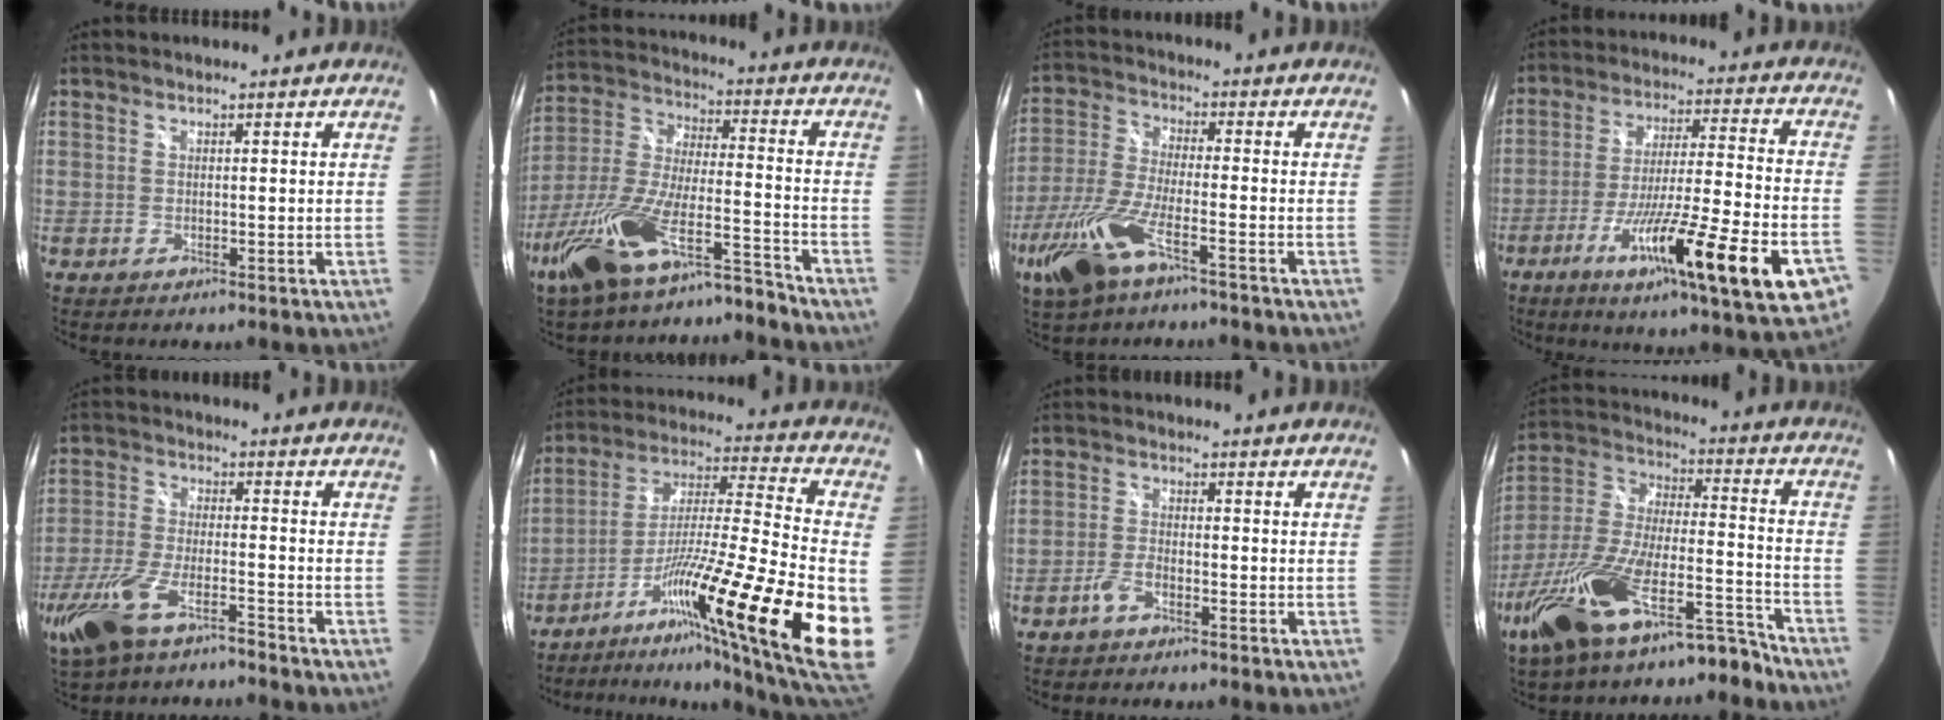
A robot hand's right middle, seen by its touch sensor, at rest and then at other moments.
{"total": 16.6, "force": [-13.1, 2.8, 9.8], "torque": [-0.209, -0.017, -0.249]}
{"total": 12.3, "force": [-7.2, 3.5, 9.4], "torque": [-0.216, -0.022, -0.141]}
{"total": 23.4, "force": [-11.6, 2.1, 20.2], "torque": [-0.333, -0.074, -0.184]}
{"total": 11.7, "force": [-8.7, 3.0, 7.2], "torque": [-0.169, -0.024, -0.165]}
{"total": 22.3, "force": [-9.1, 0.1, 20.3], "torque": [-0.315, -0.040, -0.152]}
{"total": 3.3, "force": [-2.4, 1.2, 1.9], "torque": [-0.055, 0.003, -0.049]}
{"total": 22.3, "force": [-16.4, 6.1, 13.9], "torque": [-0.267, -0.015, -0.285]}